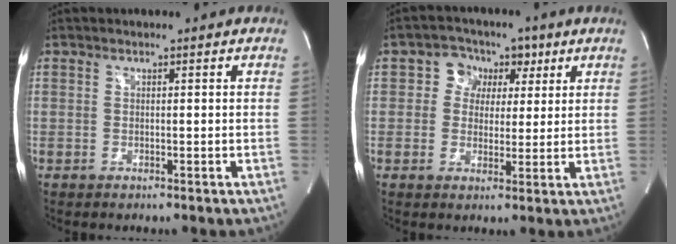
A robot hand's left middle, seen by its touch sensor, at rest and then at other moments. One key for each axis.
{"total": 5.8, "fx": 1.8, "fy": 5.2, "fz": 1.9, "tx": -0.022, "ty": 0.026, "tz": 0.028}